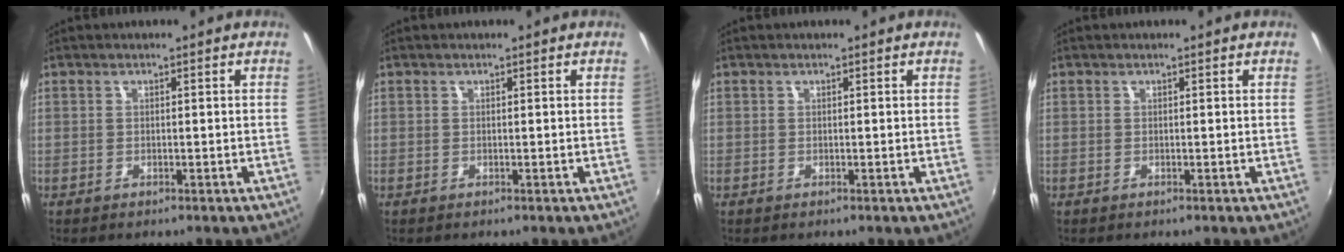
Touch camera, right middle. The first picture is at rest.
{"total": 0.0}
{"total": 0.0}
{"total": 0.0}